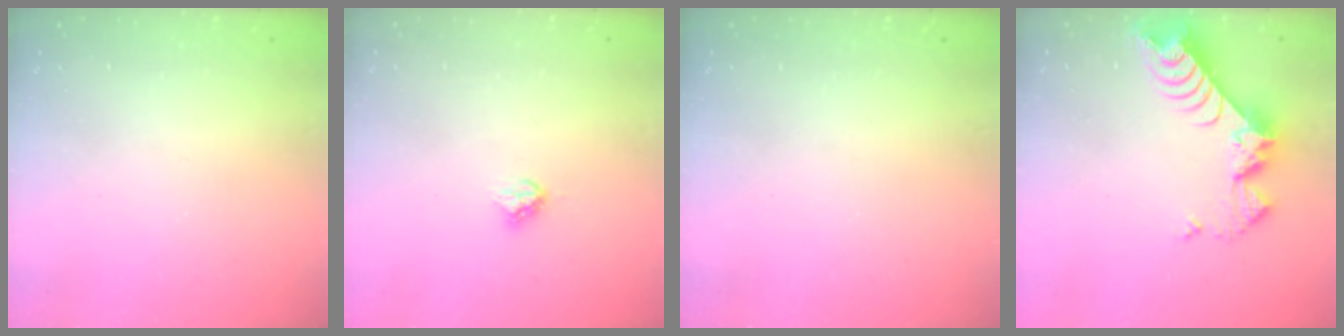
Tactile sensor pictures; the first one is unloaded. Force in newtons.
{"total": 3.7, "press": 3.6, "slide": 0.5}
{"total": 0.0}
{"total": 8.7, "press": 8.7, "slide": 0.9}